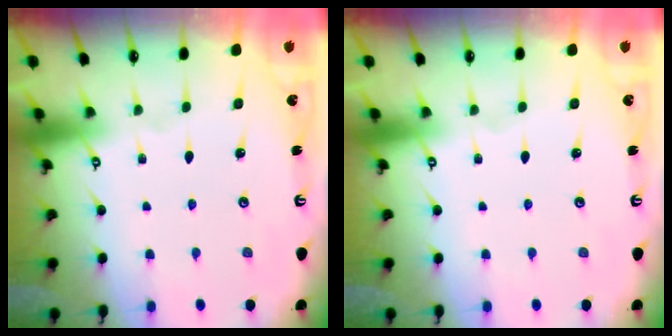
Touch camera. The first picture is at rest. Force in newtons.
{"total": 0.0}